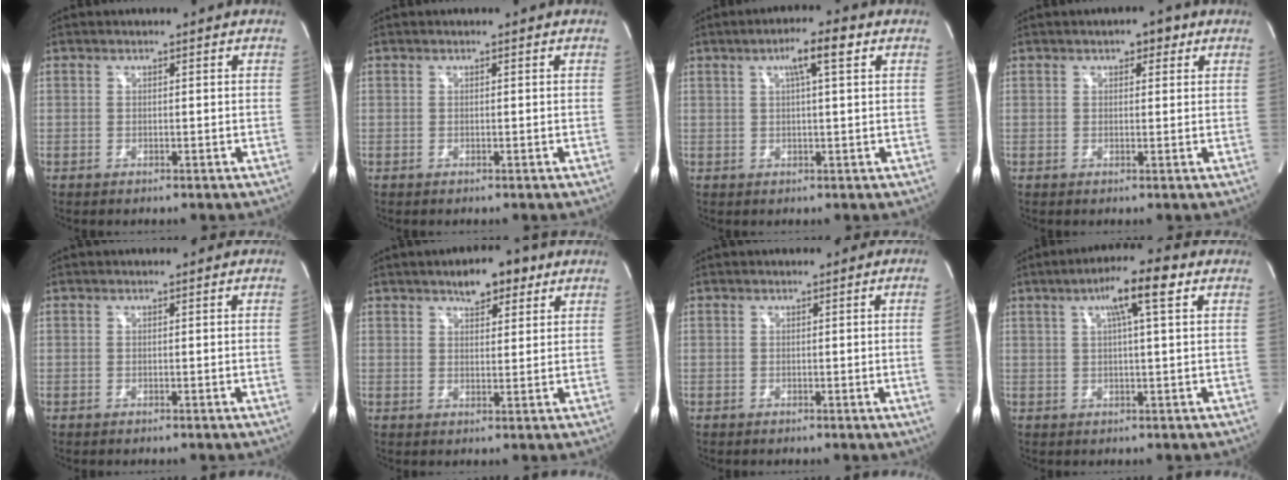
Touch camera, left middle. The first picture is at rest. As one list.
[{"total": 0.0}, {"total": 5.3, "force": [2.2, 0.2, 4.8], "torque": [-0.081, 0.011, 0.033]}, {"total": 2.6, "force": [1.5, 1.3, 1.7], "torque": [-0.024, 0.011, 0.019]}, {"total": 0.5, "force": [0.0, -0.2, 0.5], "torque": [-0.006, 0.000, -0.002]}, {"total": 5.7, "force": [3.7, 2.3, 3.7], "torque": [-0.056, 0.012, 0.055]}, {"total": 2.6, "force": [-0.1, -1.1, 2.3], "torque": [-0.031, -0.002, 0.000]}, {"total": 7.7, "force": [3.2, 0.2, 7.0], "torque": [-0.122, 0.017, 0.049]}]